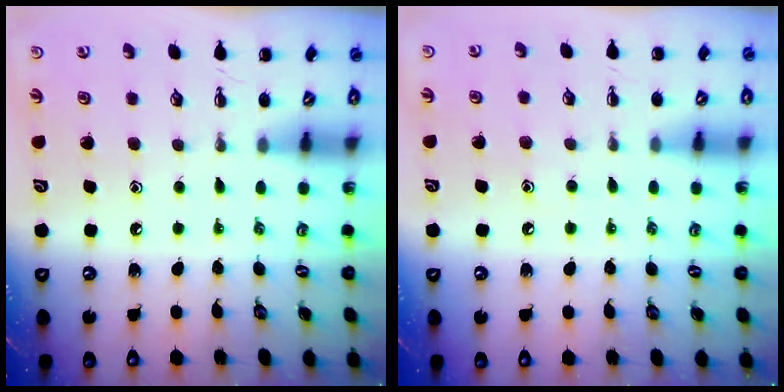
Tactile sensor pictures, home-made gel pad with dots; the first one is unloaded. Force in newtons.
{"total": 5.1, "press": 4.9, "slide": 1.4}